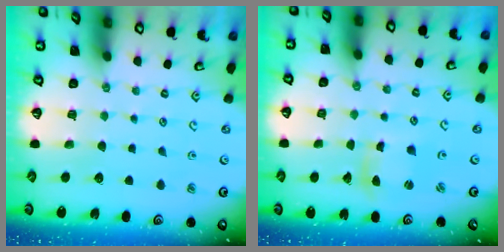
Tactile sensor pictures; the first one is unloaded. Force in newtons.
{"total": 3.7, "press": 3.7, "slide": 0.4}